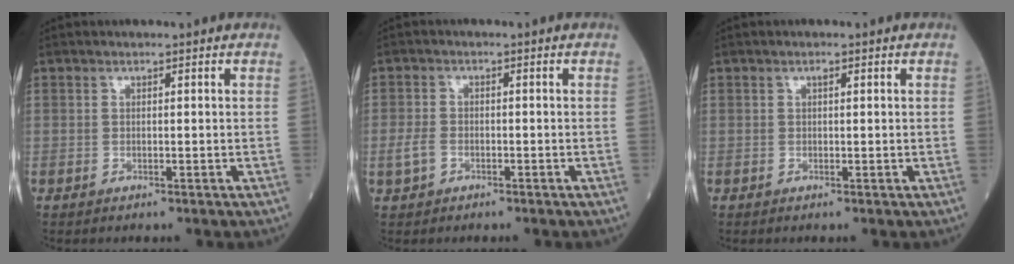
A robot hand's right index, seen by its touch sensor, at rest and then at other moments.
{"total": 2.6, "force": [-1.1, 1.7, 1.7], "torque": [-0.046, 0.001, -0.021]}
{"total": 0.6, "force": [0.2, 0.2, 0.5], "torque": [-0.011, 0.001, 0.003]}